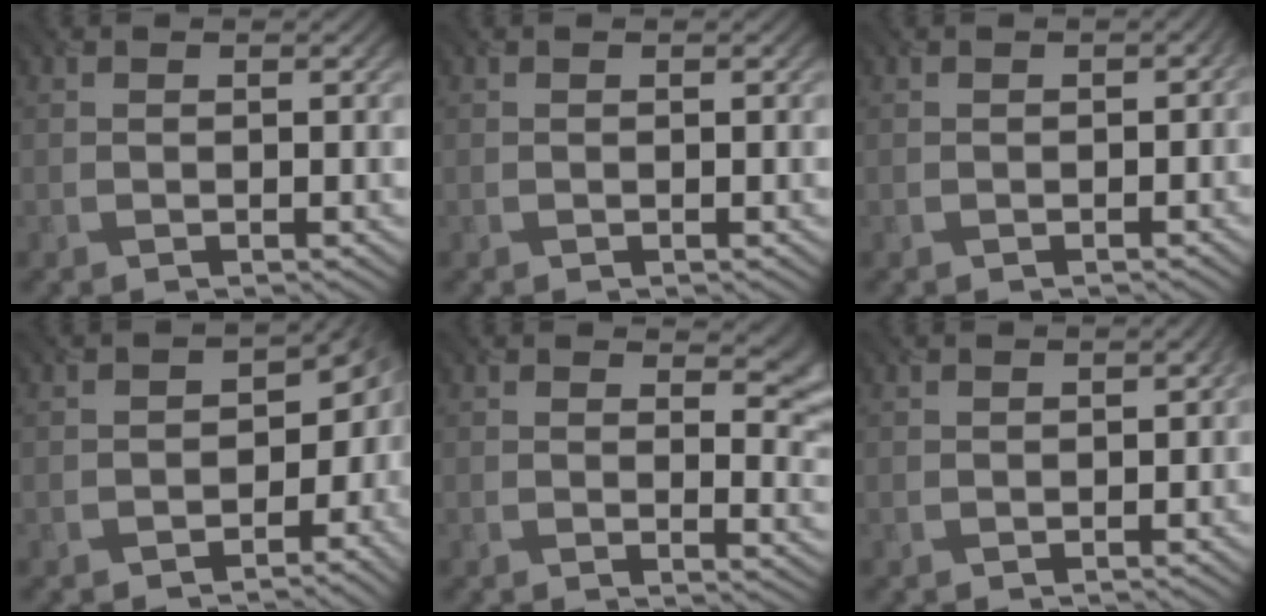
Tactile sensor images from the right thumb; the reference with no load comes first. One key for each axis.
{"total": 0.0}
{"total": 1.4, "fx": -0.8, "fy": 1.0, "fz": 0.4, "tx": -0.010, "ty": -0.010, "tz": -0.008}
{"total": 6.9, "fx": -2.9, "fy": 5.1, "fz": 3.7, "tx": -0.028, "ty": -0.034, "tz": -0.034}
{"total": 5.2, "fx": 2.9, "fy": 2.5, "fz": 3.6, "tx": -0.039, "ty": -0.010, "tz": 0.049}
{"total": 1.4, "fx": -0.8, "fy": 1.0, "fz": 0.5, "tx": -0.011, "ty": -0.011, "tz": -0.006}